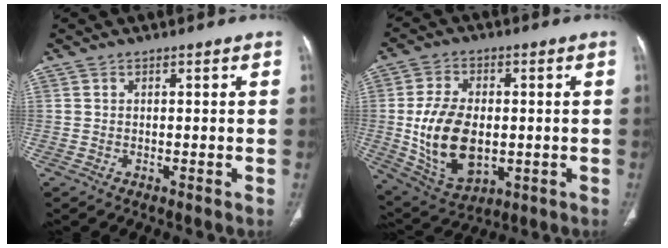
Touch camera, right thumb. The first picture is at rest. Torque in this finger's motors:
{"motor_torque": [-0.38, 1.12, 0.70, 0.64, 0.41]}